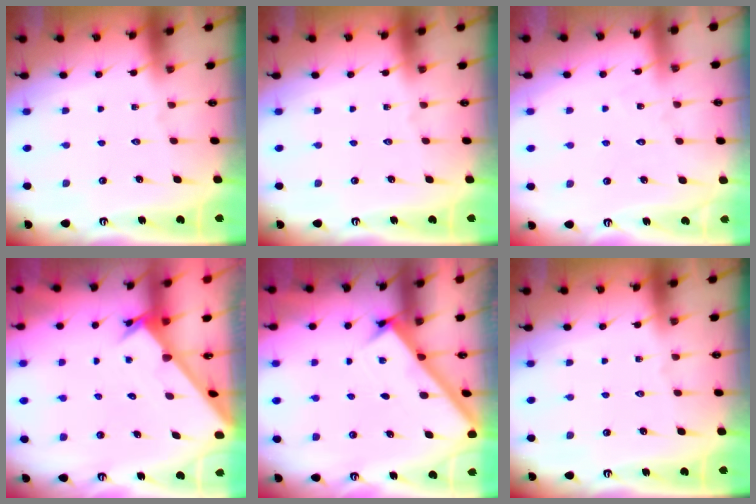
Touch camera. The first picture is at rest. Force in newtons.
{"total": 0.0}
{"total": 4.7, "press": 4.7, "slide": 0.4}
{"total": 2.4, "press": 2.4, "slide": 0.2}
{"total": 2.7, "press": 2.7, "slide": 0.3}
{"total": 0.0}